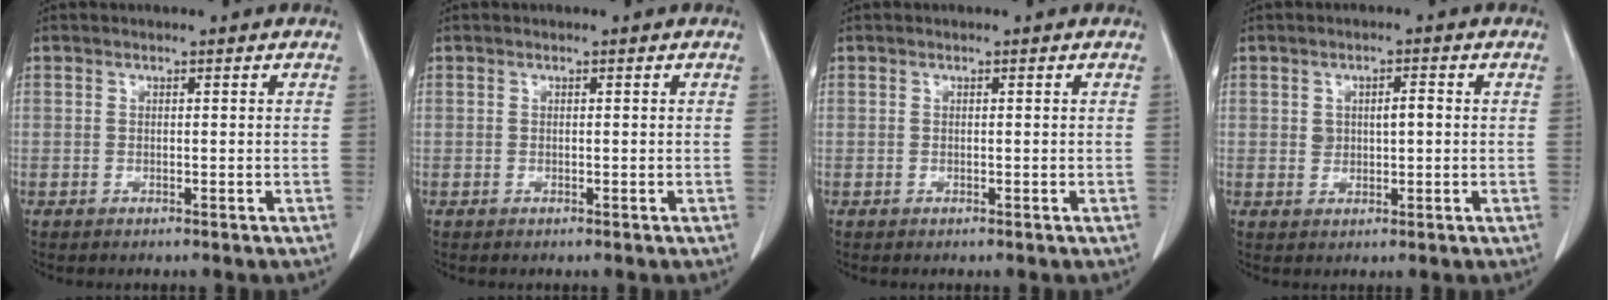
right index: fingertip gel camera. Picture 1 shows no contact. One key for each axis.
{"total": 0.0}
{"total": 0.0}
{"total": 2.9, "fx": 0.5, "fy": 1.5, "fz": 2.4, "tx": -0.037, "ty": 0.006, "tz": 0.016}